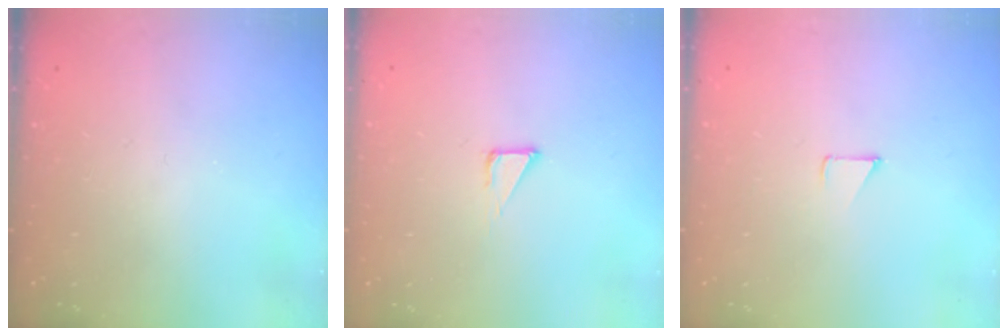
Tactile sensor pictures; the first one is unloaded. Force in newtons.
{"total": 3.5, "press": 3.5, "slide": 0.2}
{"total": 2.9, "press": 2.8, "slide": 0.3}